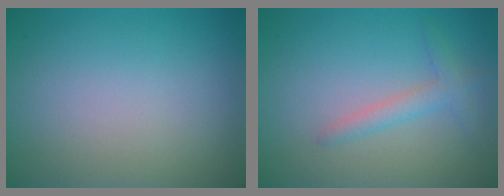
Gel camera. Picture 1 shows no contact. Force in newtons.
{"total": 2.0, "press": 2.0, "slide": 0.1}